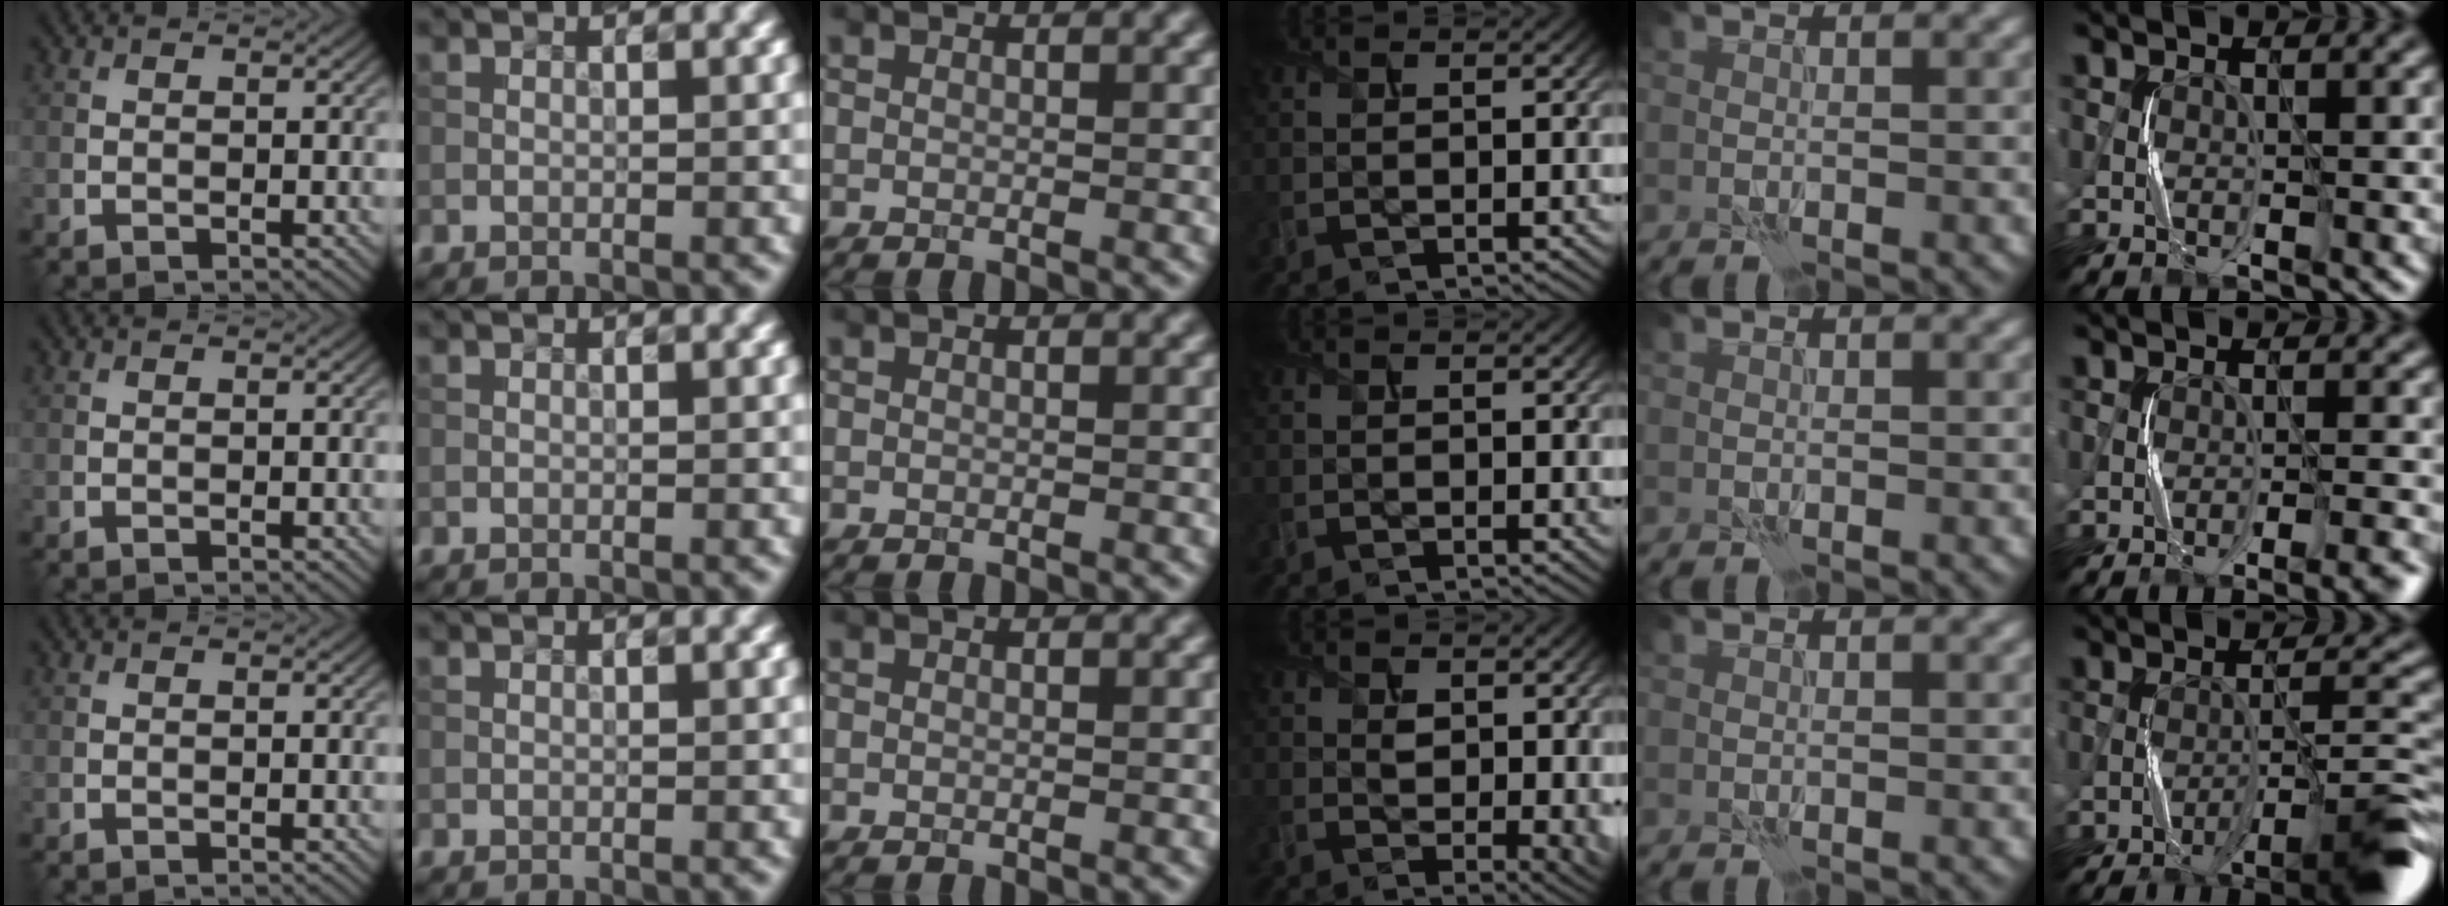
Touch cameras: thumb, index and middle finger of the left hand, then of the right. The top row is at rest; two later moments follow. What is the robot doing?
{"motion": "squeeze", "object": "paper clamp"}